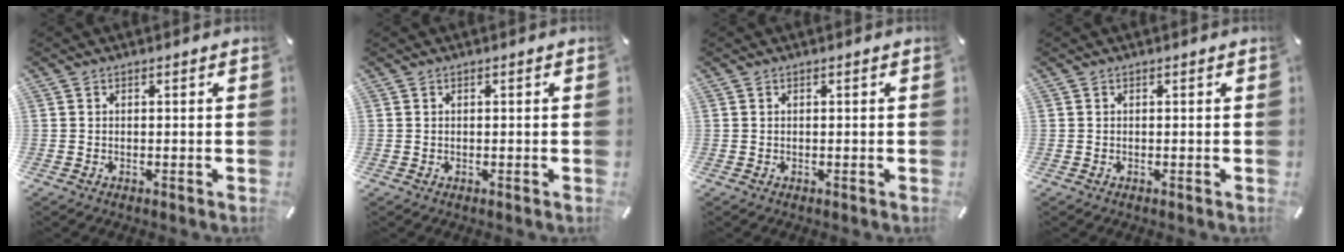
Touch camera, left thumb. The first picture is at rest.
{"total": 0.0}
{"total": 0.0}
{"total": 0.0}